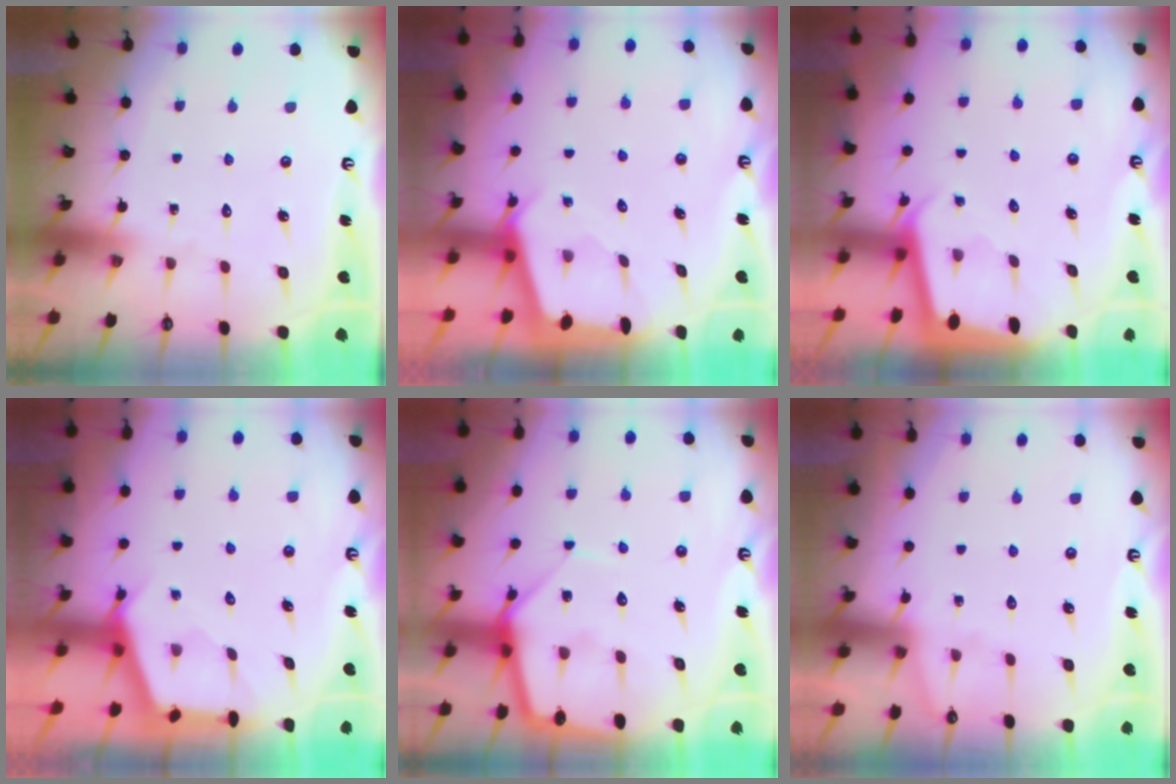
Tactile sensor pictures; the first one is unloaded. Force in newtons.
{"total": 2.4, "press": 2.4, "slide": 0.3}
{"total": 2.1, "press": 2.1, "slide": 0.1}
{"total": 2.6, "press": 2.6, "slide": 0.4}
{"total": 10.9, "press": 10.9, "slide": 0.9}
{"total": 2.4, "press": 2.4, "slide": 0.4}